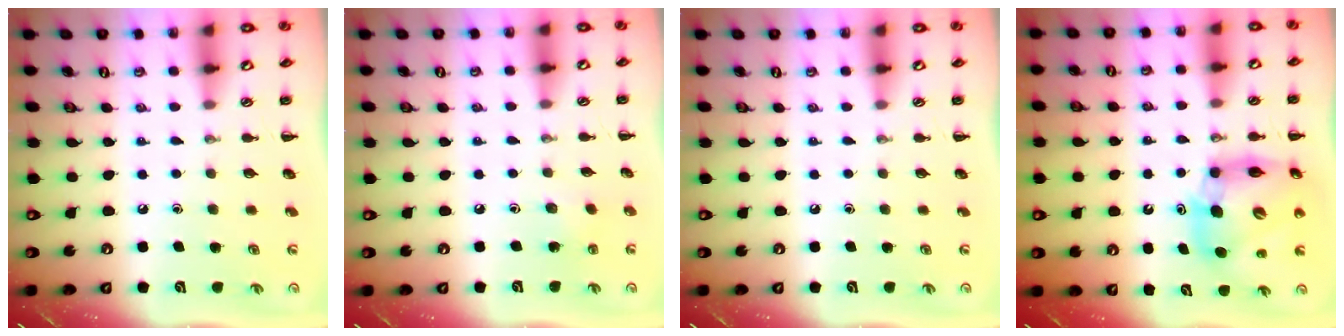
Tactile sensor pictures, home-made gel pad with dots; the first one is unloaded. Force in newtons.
{"total": 2.0, "press": 1.8, "slide": 0.7}
{"total": 0.0}
{"total": 11.9, "press": 11.4, "slide": 3.4}